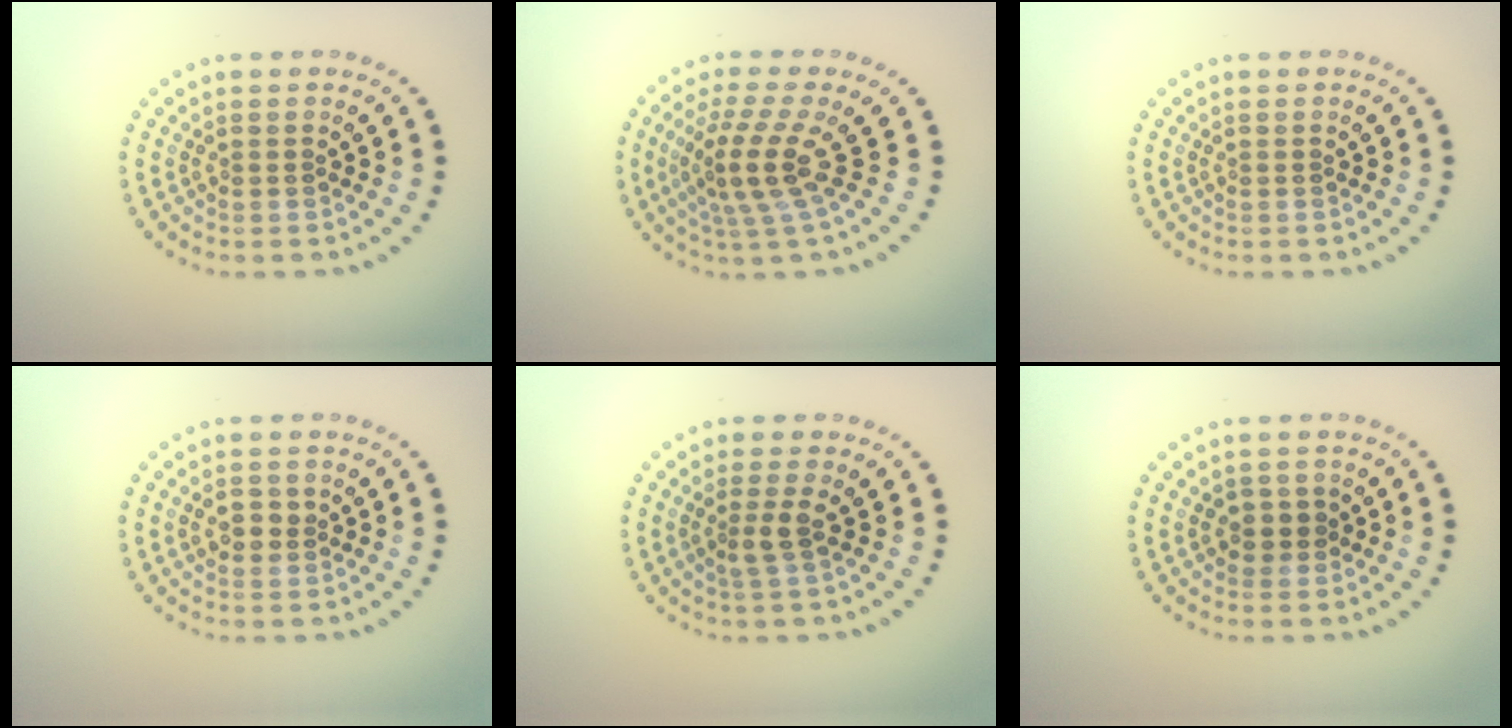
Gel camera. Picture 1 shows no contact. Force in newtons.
{"total": 4.0, "press": 2.7, "slide": 2.9}
{"total": 0.0}
{"total": 1.7, "press": 1.7, "slide": 0.1}
{"total": 1.8, "press": 1.3, "slide": 1.2}
{"total": 1.5, "press": 1.2, "slide": 0.8}